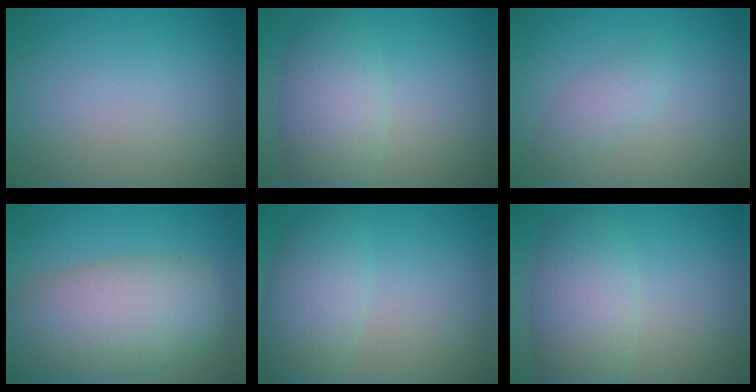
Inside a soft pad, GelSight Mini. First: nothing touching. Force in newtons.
{"total": 5.4, "press": 5.4, "slide": 0.2}
{"total": 1.9, "press": 1.9, "slide": 0.1}
{"total": 10.6, "press": 10.6, "slide": 0.6}
{"total": 4.3, "press": 4.3, "slide": 0.3}
{"total": 5.4, "press": 5.4, "slide": 0.2}